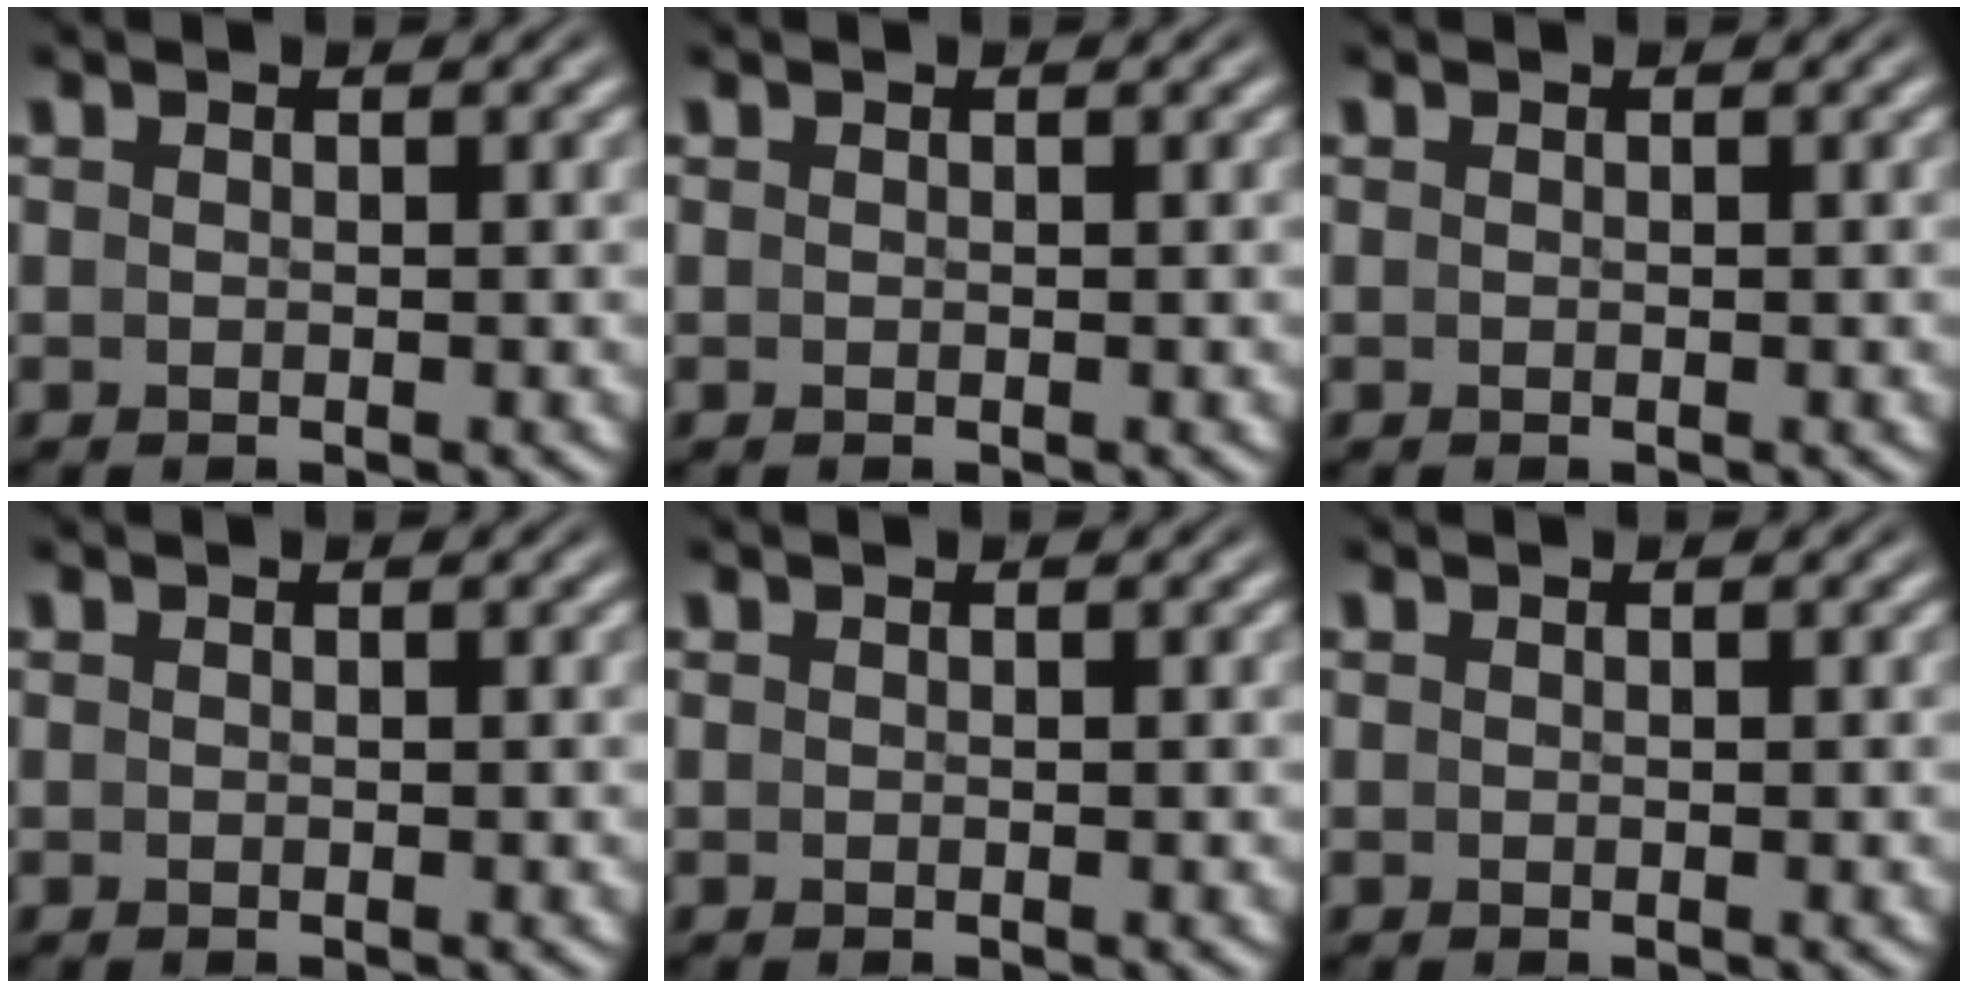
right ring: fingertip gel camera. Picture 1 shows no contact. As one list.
[{"total": 0.0}, {"total": 0.0}, {"total": 0.0}, {"total": 0.0}, {"total": 0.0}]